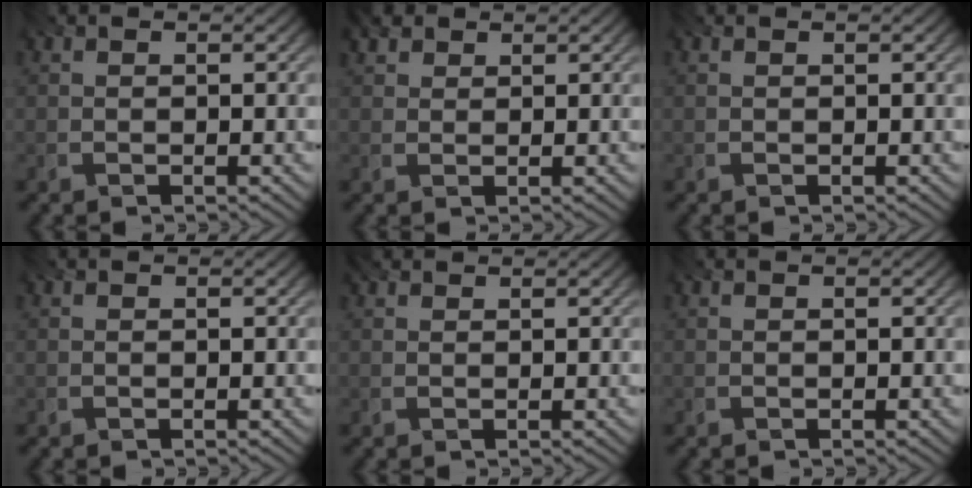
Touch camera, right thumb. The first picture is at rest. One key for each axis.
{"total": 2.0, "fx": 1.4, "fy": 1.3, "fz": 0.7, "tx": -0.018, "ty": 0.004, "tz": 0.027}
{"total": 0.0}
{"total": 0.0}
{"total": 1.6, "fx": 1.4, "fy": 0.5, "fz": 0.7, "tx": -0.016, "ty": 0.005, "tz": 0.021}
{"total": 0.0}